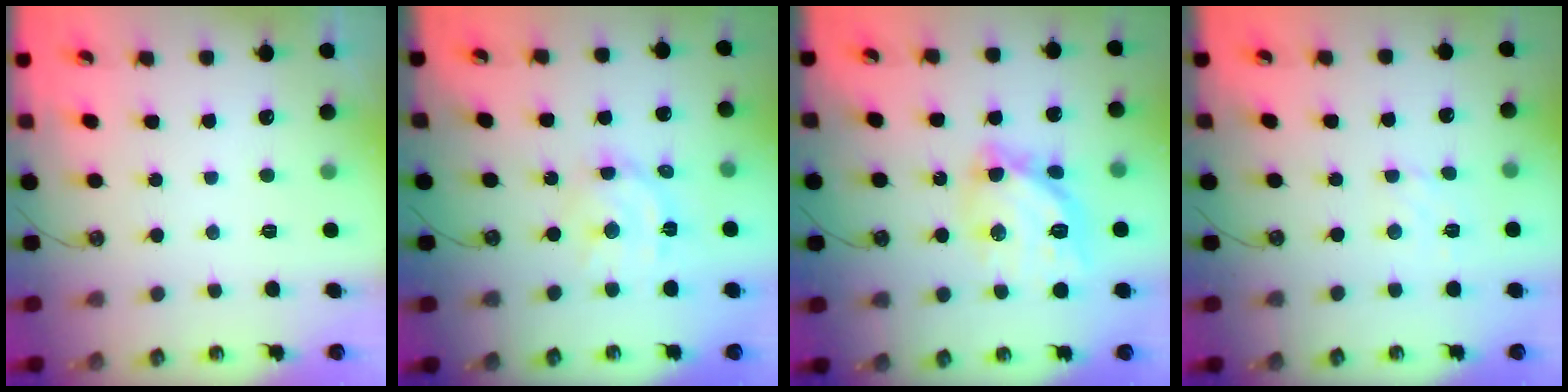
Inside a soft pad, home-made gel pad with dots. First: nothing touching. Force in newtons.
{"total": 11.2, "press": 11.2, "slide": 0.8}
{"total": 14.0, "press": 13.9, "slide": 1.3}
{"total": 2.9, "press": 2.8, "slide": 0.5}